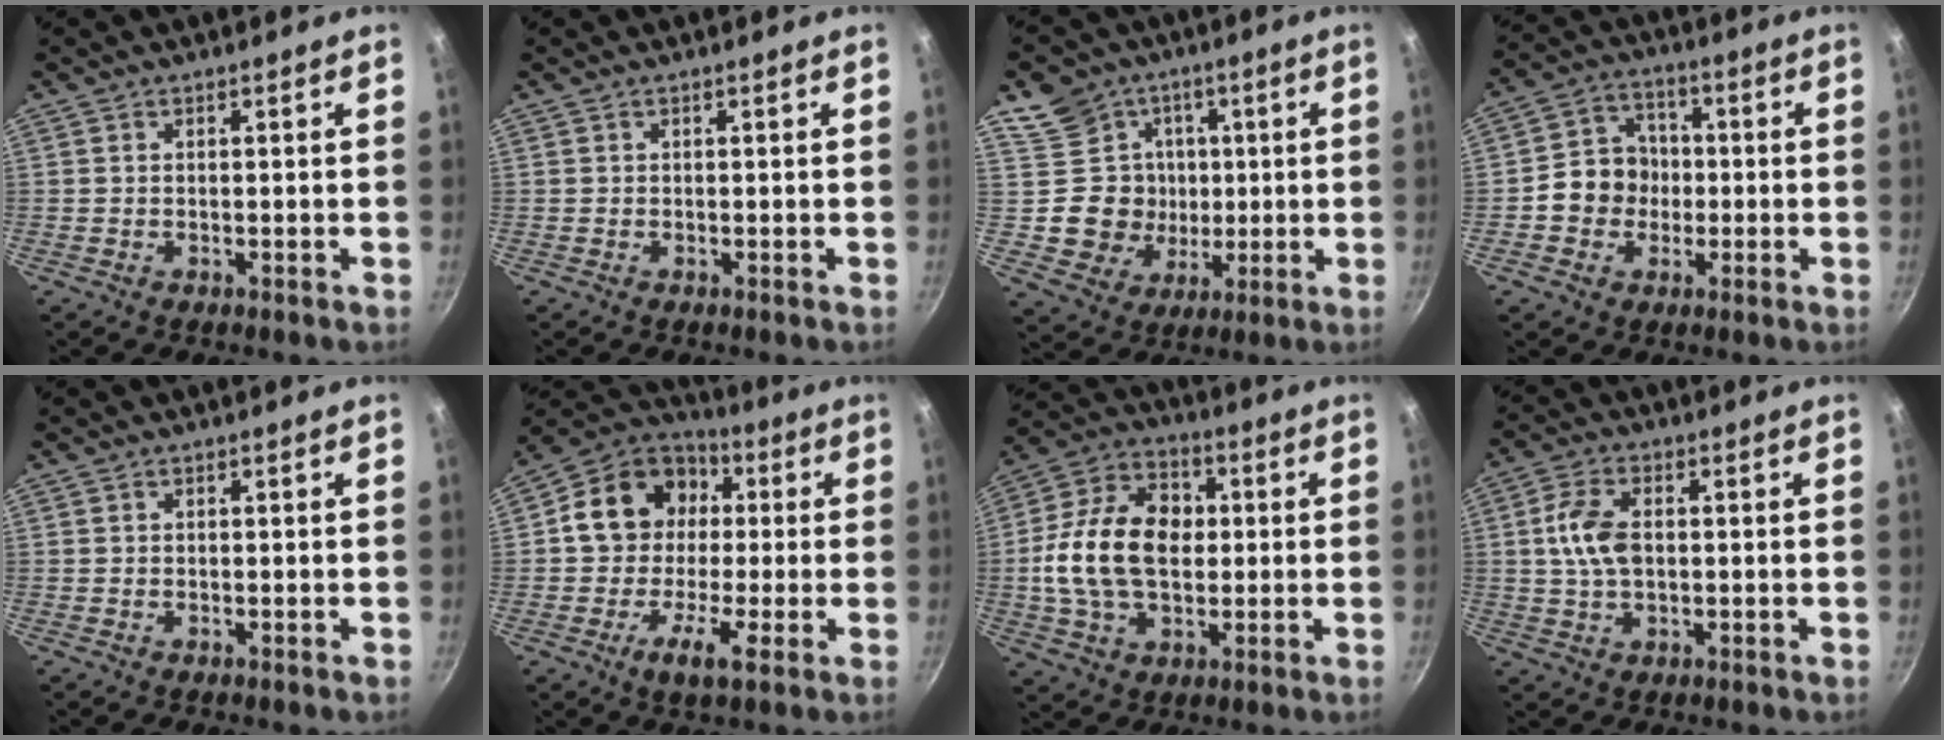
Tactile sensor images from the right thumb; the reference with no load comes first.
{"total": 0.0}
{"total": 12.8, "force": [2.1, 12.1, 3.7], "torque": [-0.030, -0.004, 0.038]}
{"total": 9.2, "force": [-1.1, 8.2, 4.0], "torque": [-0.028, 0.022, -0.035]}
{"total": 0.0}
{"total": 15.7, "force": [0.4, 12.0, 10.2], "torque": [-0.138, 0.037, -0.016]}
{"total": 18.1, "force": [0.4, 12.4, 13.2], "torque": [-0.209, 0.023, -0.005]}
{"total": 7.7, "force": [0.6, 4.7, 6.1], "torque": [-0.115, 0.009, 0.008]}